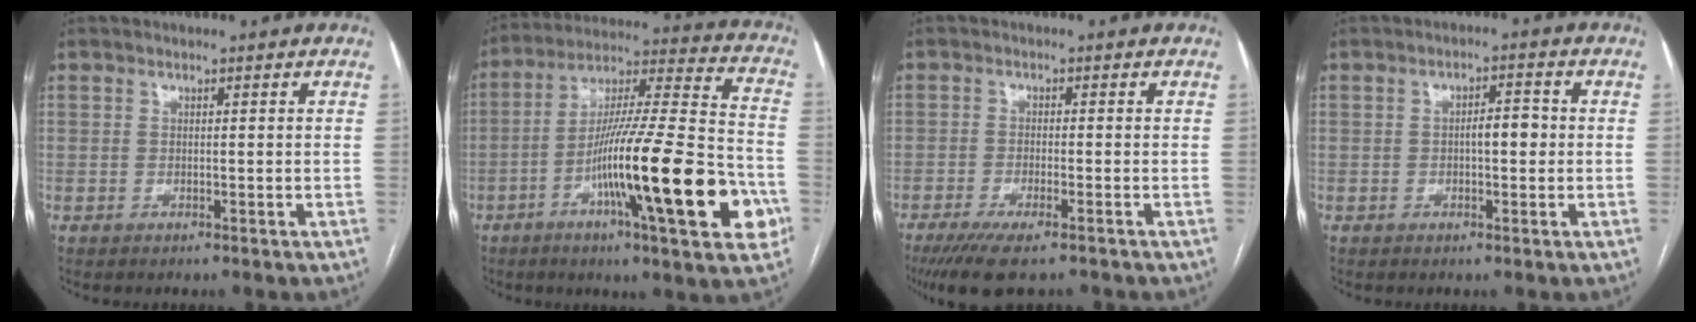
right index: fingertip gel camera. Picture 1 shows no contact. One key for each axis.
{"total": 25.2, "fx": -8.6, "fy": 2.0, "fz": 23.6, "tx": -0.345, "ty": -0.012, "tz": -0.136}
{"total": 8.1, "fx": -5.9, "fy": 1.5, "fz": 5.3, "tx": -0.086, "ty": -0.017, "tz": -0.094}
{"total": 3.4, "fx": -0.3, "fy": 1.2, "fz": 3.1, "tx": -0.050, "ty": 0.009, "tz": -0.005}